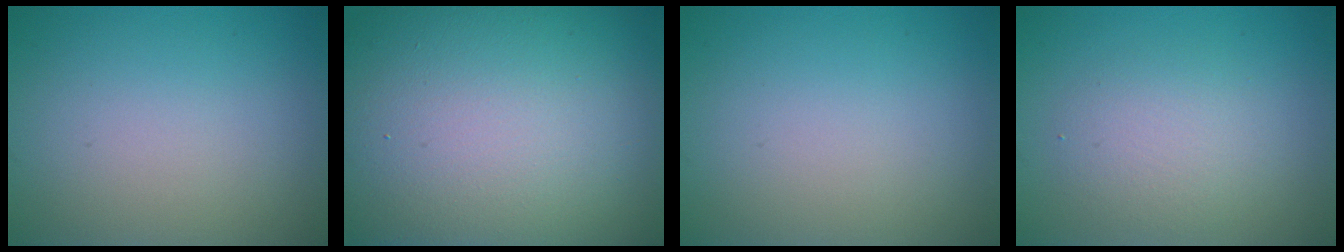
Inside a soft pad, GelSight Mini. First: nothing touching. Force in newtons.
{"total": 22.3, "press": 22.3, "slide": 0.7}
{"total": 0.0}
{"total": 2.9, "press": 2.9, "slide": 0.0}